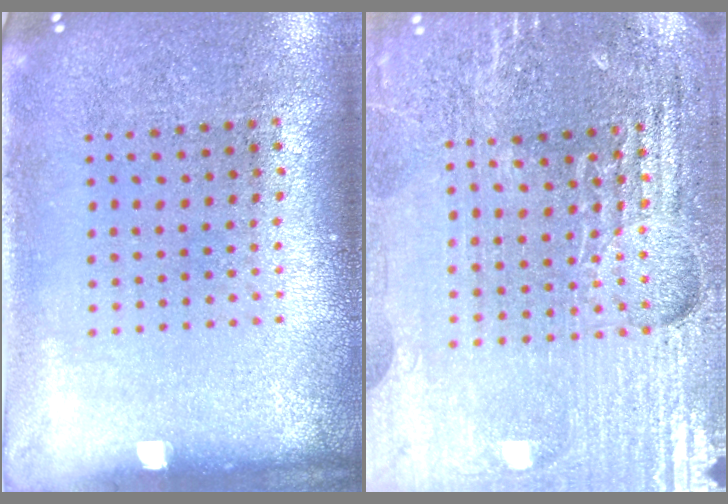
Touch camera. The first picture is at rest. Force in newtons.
{"total": 4.8, "press": 4.5, "slide": 1.6}